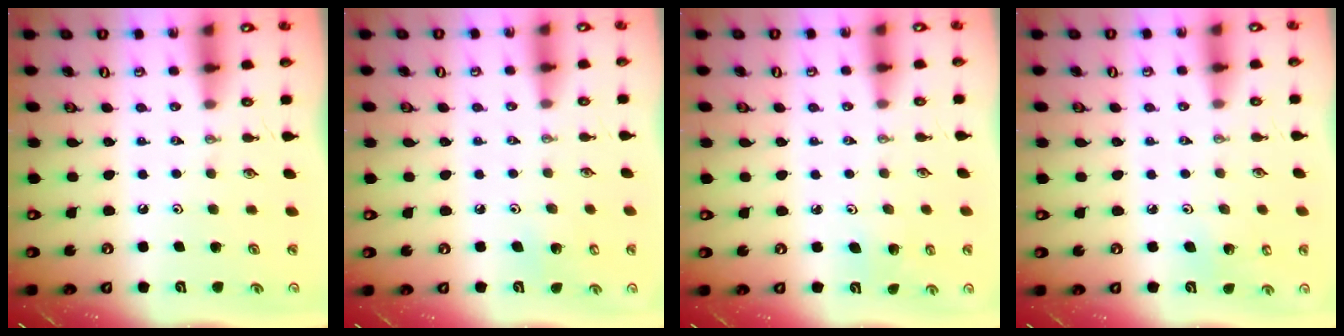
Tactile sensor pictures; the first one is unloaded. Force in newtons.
{"total": 5.1, "press": 5.0, "slide": 0.5}
{"total": 2.9, "press": 2.9, "slide": 0.3}
{"total": 5.3, "press": 5.1, "slide": 1.3}